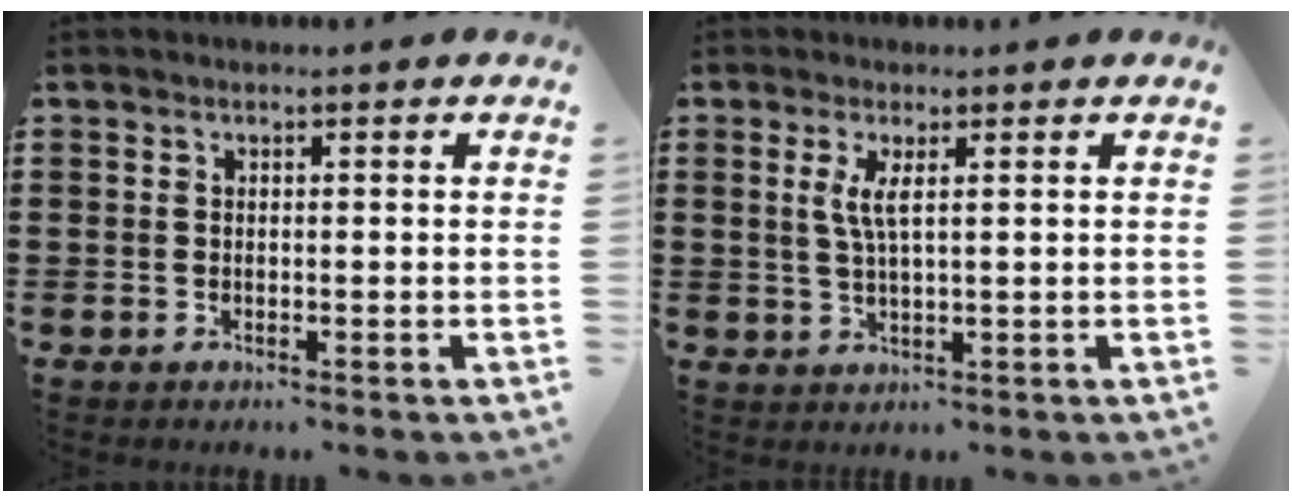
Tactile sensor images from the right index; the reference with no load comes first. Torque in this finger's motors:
{"motor_torque": [0.14, -0.13, 0.24, 0.10]}